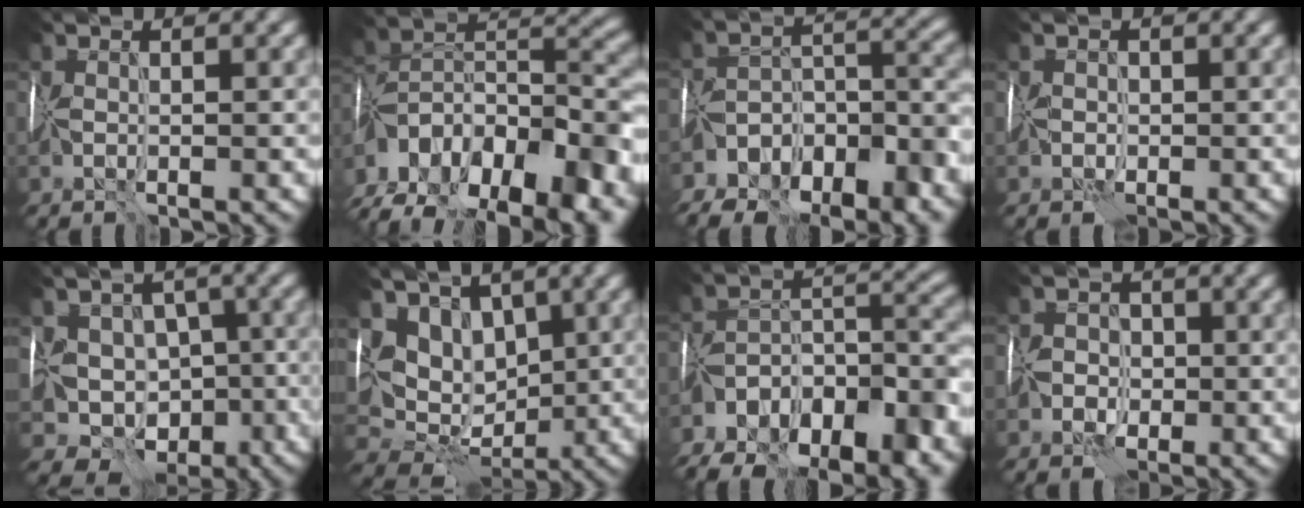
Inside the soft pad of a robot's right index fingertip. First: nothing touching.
{"total": 14.7, "force": [-8.4, 8.0, 9.1], "torque": [-0.187, 0.007, -0.129]}
{"total": 11.8, "force": [-9.2, 5.5, 4.8], "torque": [-0.066, 0.016, -0.121]}
{"total": 0.6, "force": [0.0, 0.2, -0.5], "torque": [0.012, 0.003, -0.002]}
{"total": 9.0, "force": [-2.9, 7.7, 3.8], "torque": [-0.023, -0.002, -0.044]}
{"total": 7.6, "force": [3.2, 5.6, 4.1], "torque": [-0.047, 0.004, 0.056]}
{"total": 13.0, "force": [-9.4, 5.9, 6.7], "torque": [-0.122, 0.016, -0.133]}
{"total": 1.6, "force": [-0.5, 1.5, 0.0], "torque": [0.020, 0.007, -0.014]}